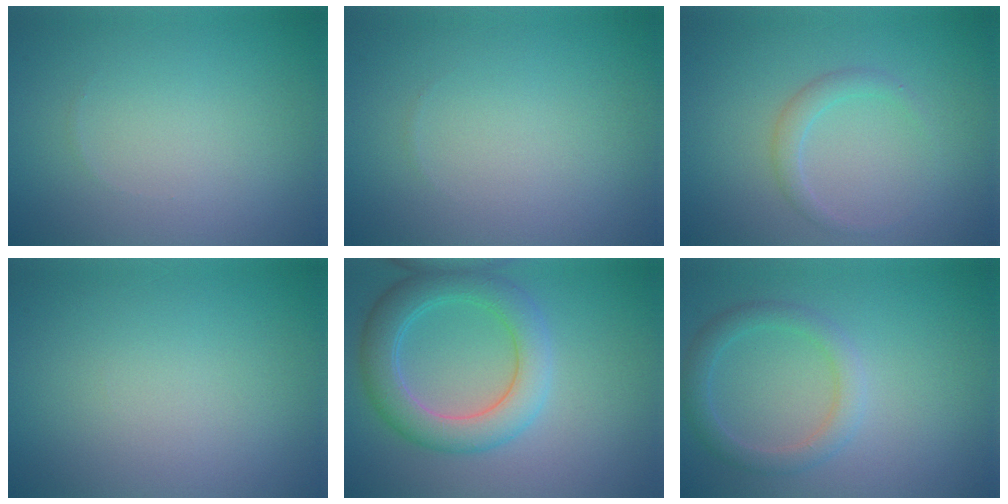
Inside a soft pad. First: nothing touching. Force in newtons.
{"total": 0.0}
{"total": 1.5, "press": 1.5, "slide": 0.1}
{"total": 0.0}
{"total": 5.3, "press": 5.3, "slide": 0.2}
{"total": 2.5, "press": 2.5, "slide": 0.1}